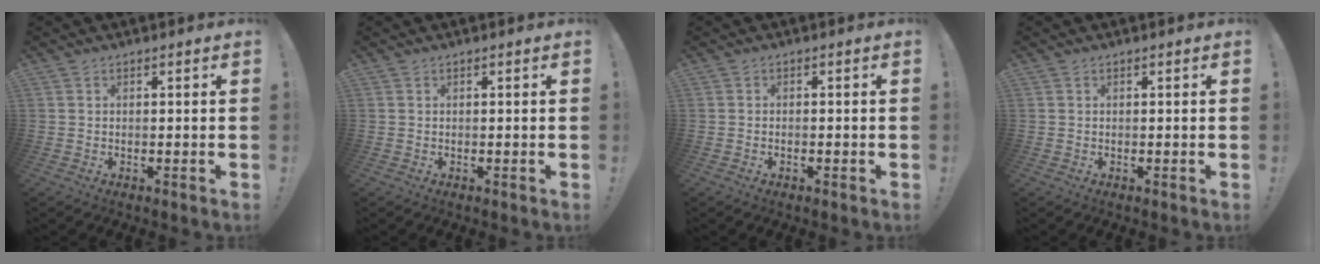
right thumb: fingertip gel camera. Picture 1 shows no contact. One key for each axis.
{"total": 0.0}
{"total": 0.7, "fx": -0.4, "fy": 0.4, "fz": 0.4, "tx": -0.005, "ty": 0.002, "tz": -0.008}
{"total": 0.0}